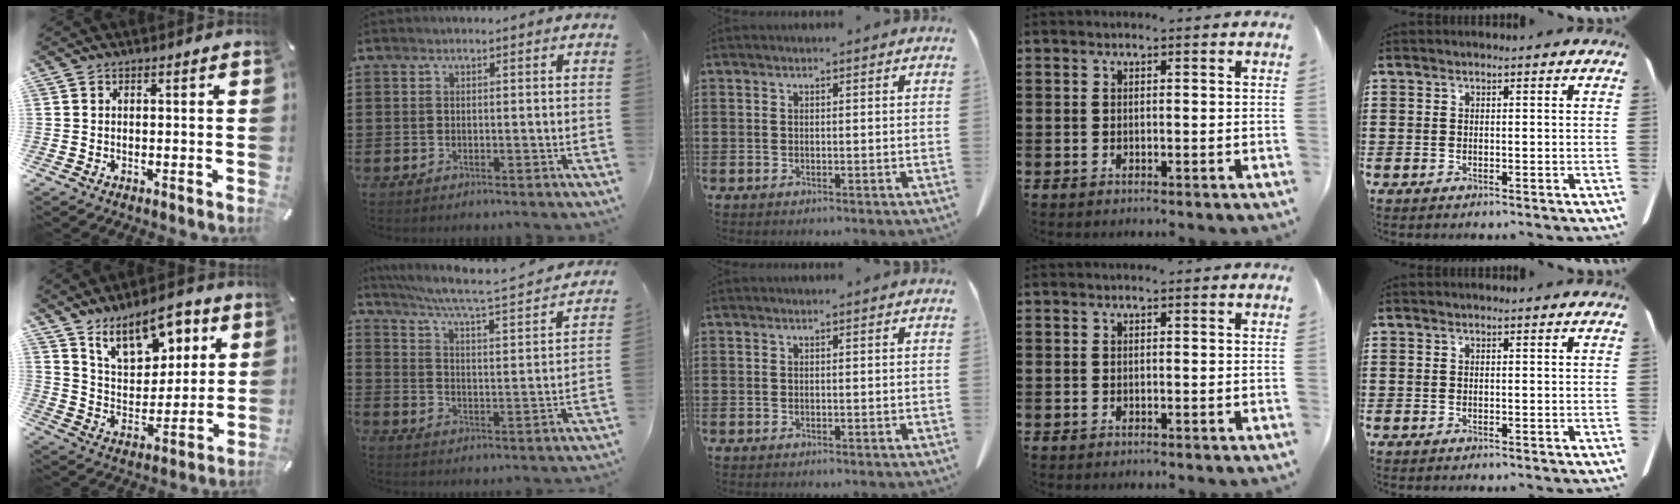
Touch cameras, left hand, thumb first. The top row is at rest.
{"thumb": {"total": 13.8, "force": [9.1, 7.7, 7.1], "torque": [-0.114, -0.045, 0.165]}, "index": {"total": 4.8, "force": [4.1, -0.4, 2.4], "torque": [-0.067, -0.038, 0.058]}}